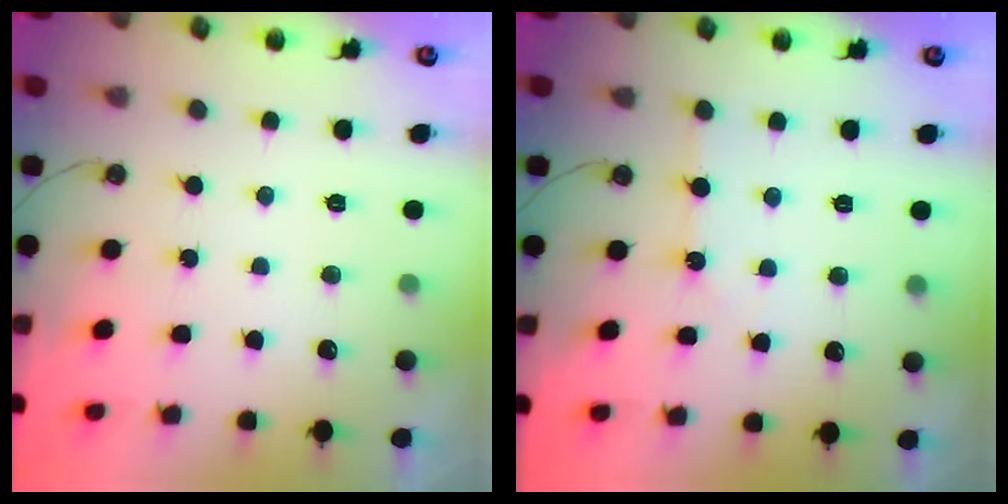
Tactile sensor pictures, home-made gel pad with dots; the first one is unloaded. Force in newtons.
{"total": 2.3, "press": 2.3, "slide": 0.4}